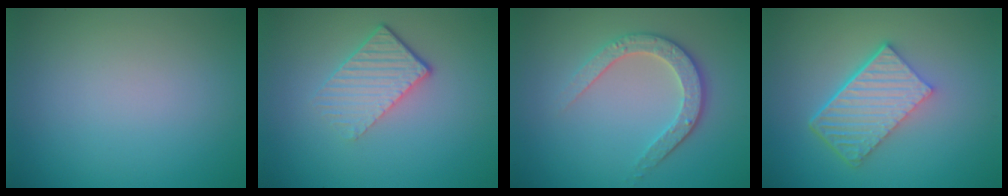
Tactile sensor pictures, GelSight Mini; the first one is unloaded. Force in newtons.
{"total": 3.7, "press": 2.6, "slide": 2.6}
{"total": 3.4, "press": 2.9, "slide": 1.8}
{"total": 6.0, "press": 4.1, "slide": 4.4}